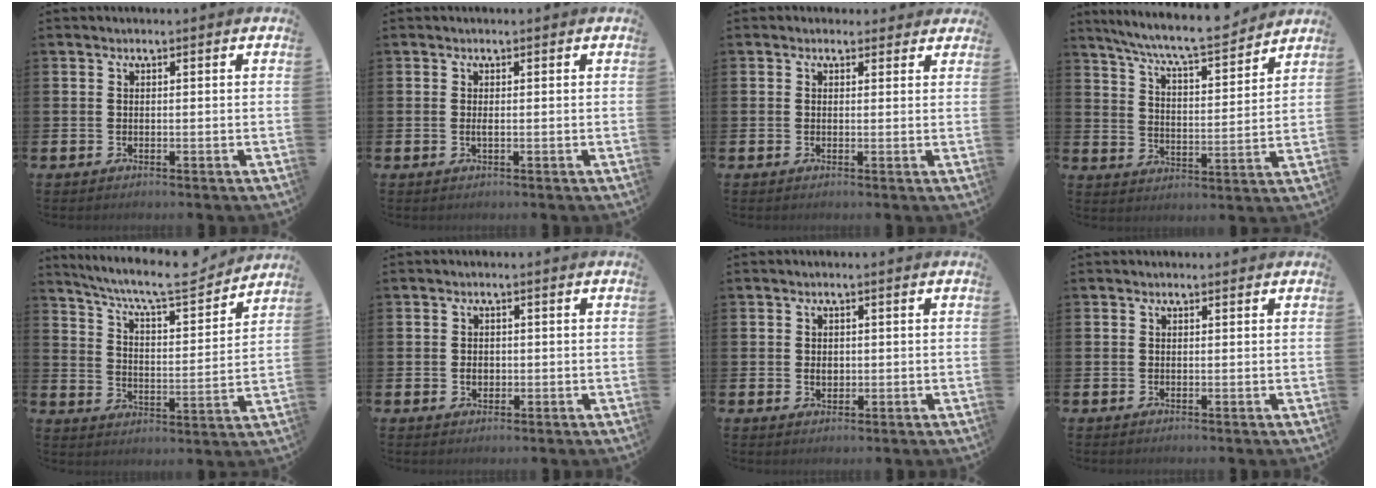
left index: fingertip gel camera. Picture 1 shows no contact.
{"total": 0.6, "force": [-0.1, 0.1, 0.6], "torque": [-0.014, 0.001, -0.001]}
{"total": 1.3, "force": [1.0, 0.9, 0.1], "torque": [0.007, 0.005, 0.015]}
{"total": 8.1, "force": [7.6, 0.4, 2.7], "torque": [-0.077, -0.055, 0.129]}
{"total": 8.3, "force": [7.6, 1.1, 3.3], "torque": [-0.090, -0.053, 0.127]}
{"total": 1.6, "force": [-0.1, 1.3, 0.9], "torque": [-0.007, 0.004, -0.008]}
{"total": 1.6, "force": [0.1, 1.2, 1.0], "torque": [-0.009, 0.004, -0.003]}
{"total": 0.0}